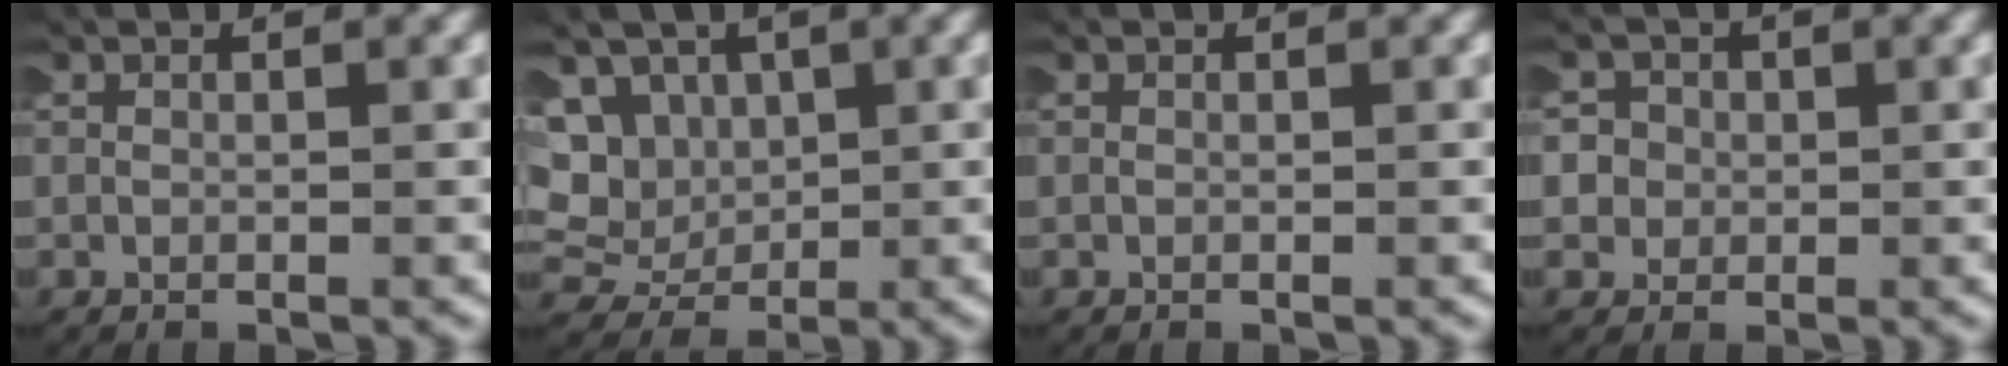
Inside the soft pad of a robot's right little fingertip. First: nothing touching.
{"total": 9.8, "force": [0.6, 8.9, 4.1], "torque": [-0.128, -0.028, 0.014]}
{"total": 0.0}
{"total": 6.1, "force": [-0.4, 5.8, 1.8], "torque": [-0.070, -0.014, -0.016]}